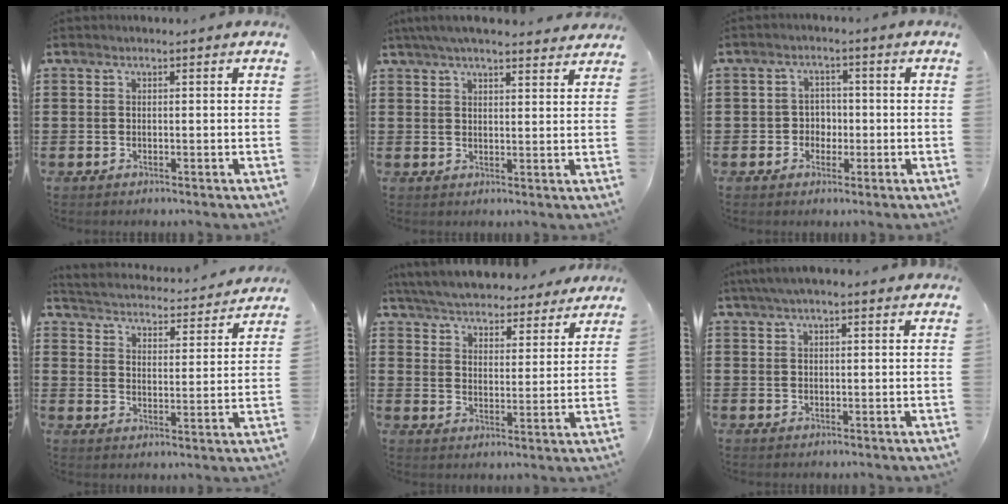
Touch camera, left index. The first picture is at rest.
{"total": 4.7, "force": [4.3, 0.6, 1.8], "torque": [-0.046, -0.007, 0.080]}
{"total": 3.0, "force": [-0.8, 2.6, 1.1], "torque": [-0.030, 0.006, -0.022]}
{"total": 3.5, "force": [3.4, -0.3, -0.1], "torque": [-0.023, -0.034, 0.052]}
{"total": 5.7, "force": [5.7, 0.1, 0.7], "torque": [-0.042, -0.039, 0.100]}
{"total": 3.2, "force": [2.3, 0.7, 2.2], "torque": [-0.046, 0.008, 0.042]}